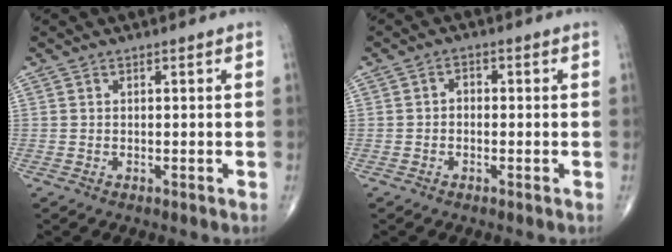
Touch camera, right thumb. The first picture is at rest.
{"total": 1.8, "force": [-0.4, 1.3, 1.1], "torque": [-0.006, 0.010, -0.013]}